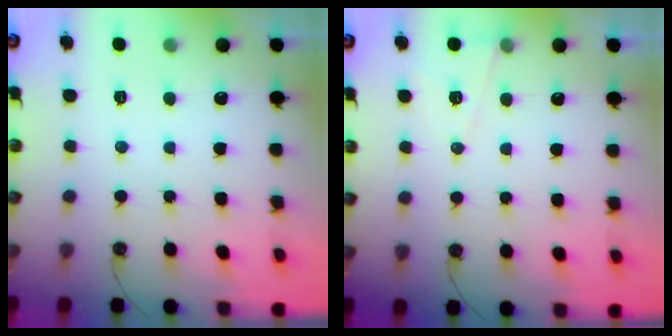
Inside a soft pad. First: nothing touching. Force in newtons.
{"total": 6.4, "press": 4.6, "slide": 4.4}